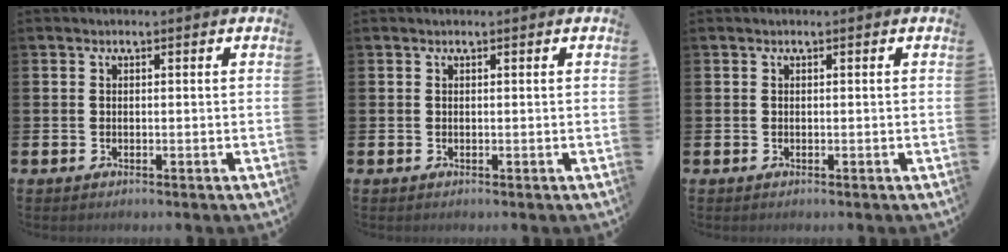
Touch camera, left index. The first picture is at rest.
{"total": 0.0}
{"total": 0.0}